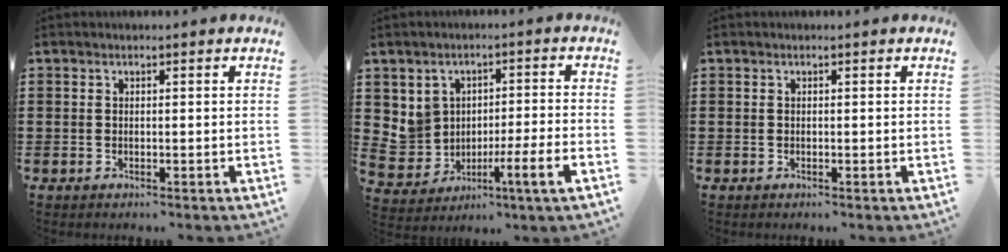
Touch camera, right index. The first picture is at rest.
{"total": 4.3, "force": [-1.0, 3.0, 3.0], "torque": [-0.074, -0.004, -0.021]}
{"total": 0.0}